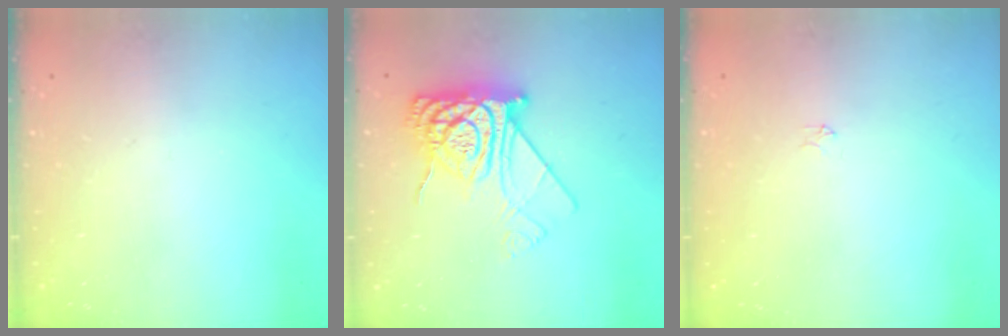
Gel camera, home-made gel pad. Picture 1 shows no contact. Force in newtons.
{"total": 12.3, "press": 12.3, "slide": 1.0}
{"total": 2.2, "press": 2.2, "slide": 0.3}